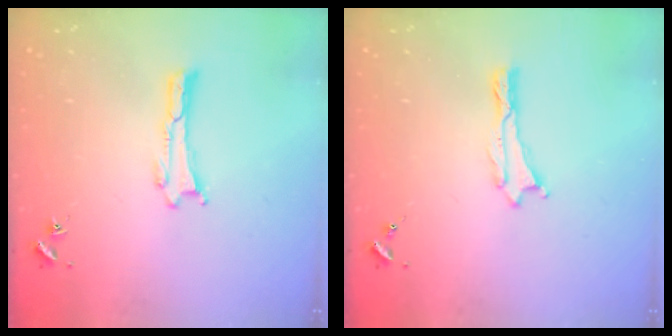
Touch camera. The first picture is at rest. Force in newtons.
{"total": 0.0}